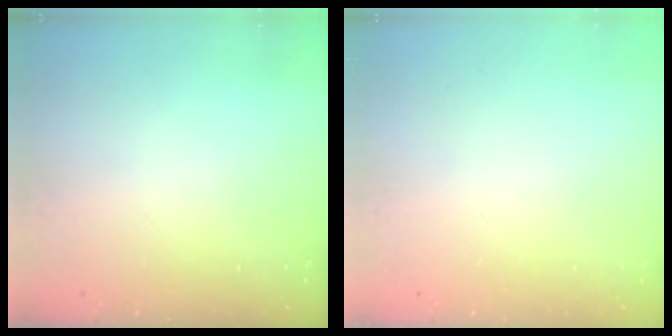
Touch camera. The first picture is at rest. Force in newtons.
{"total": 0.0}